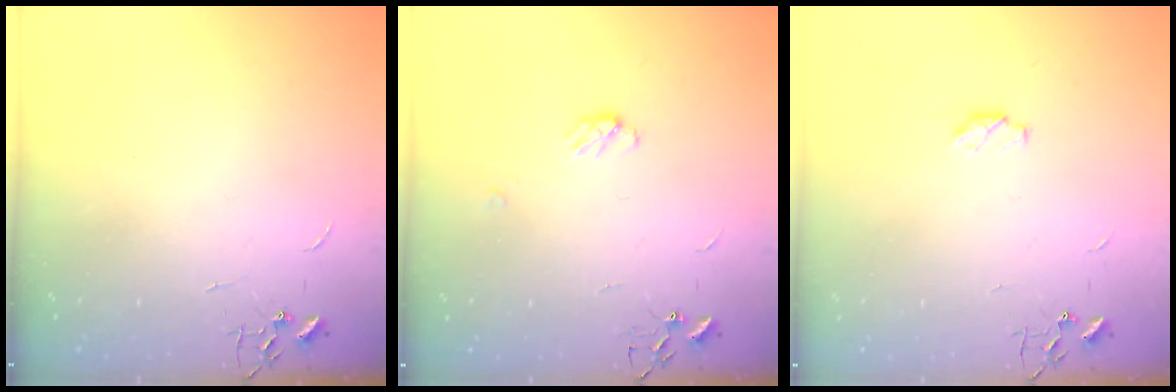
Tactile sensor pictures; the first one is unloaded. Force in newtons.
{"total": 3.9, "press": 3.9, "slide": 0.5}
{"total": 4.0, "press": 3.9, "slide": 0.6}